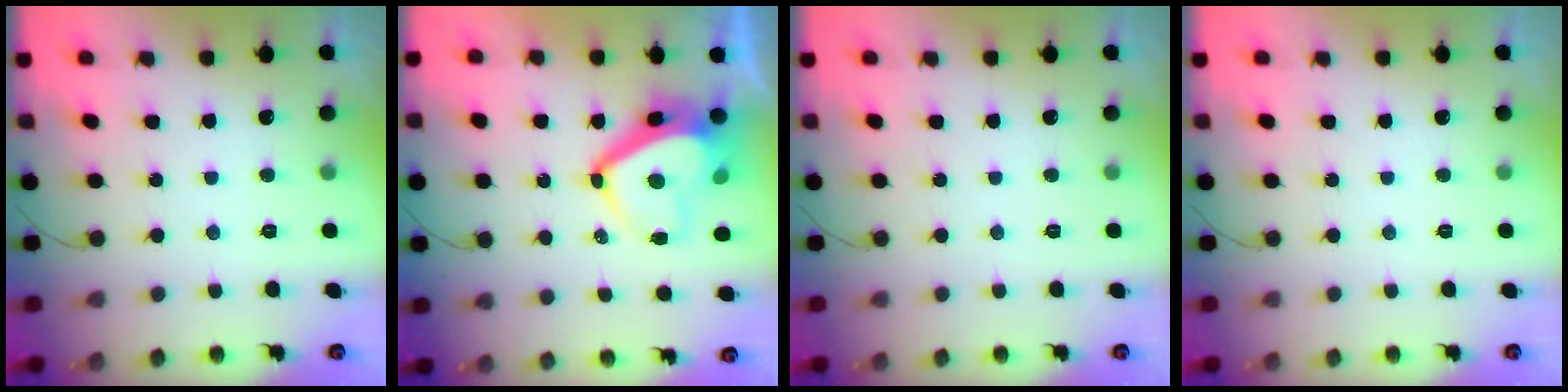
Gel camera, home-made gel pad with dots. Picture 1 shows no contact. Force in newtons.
{"total": 10.4, "press": 10.3, "slide": 0.9}
{"total": 0.0}
{"total": 0.0}